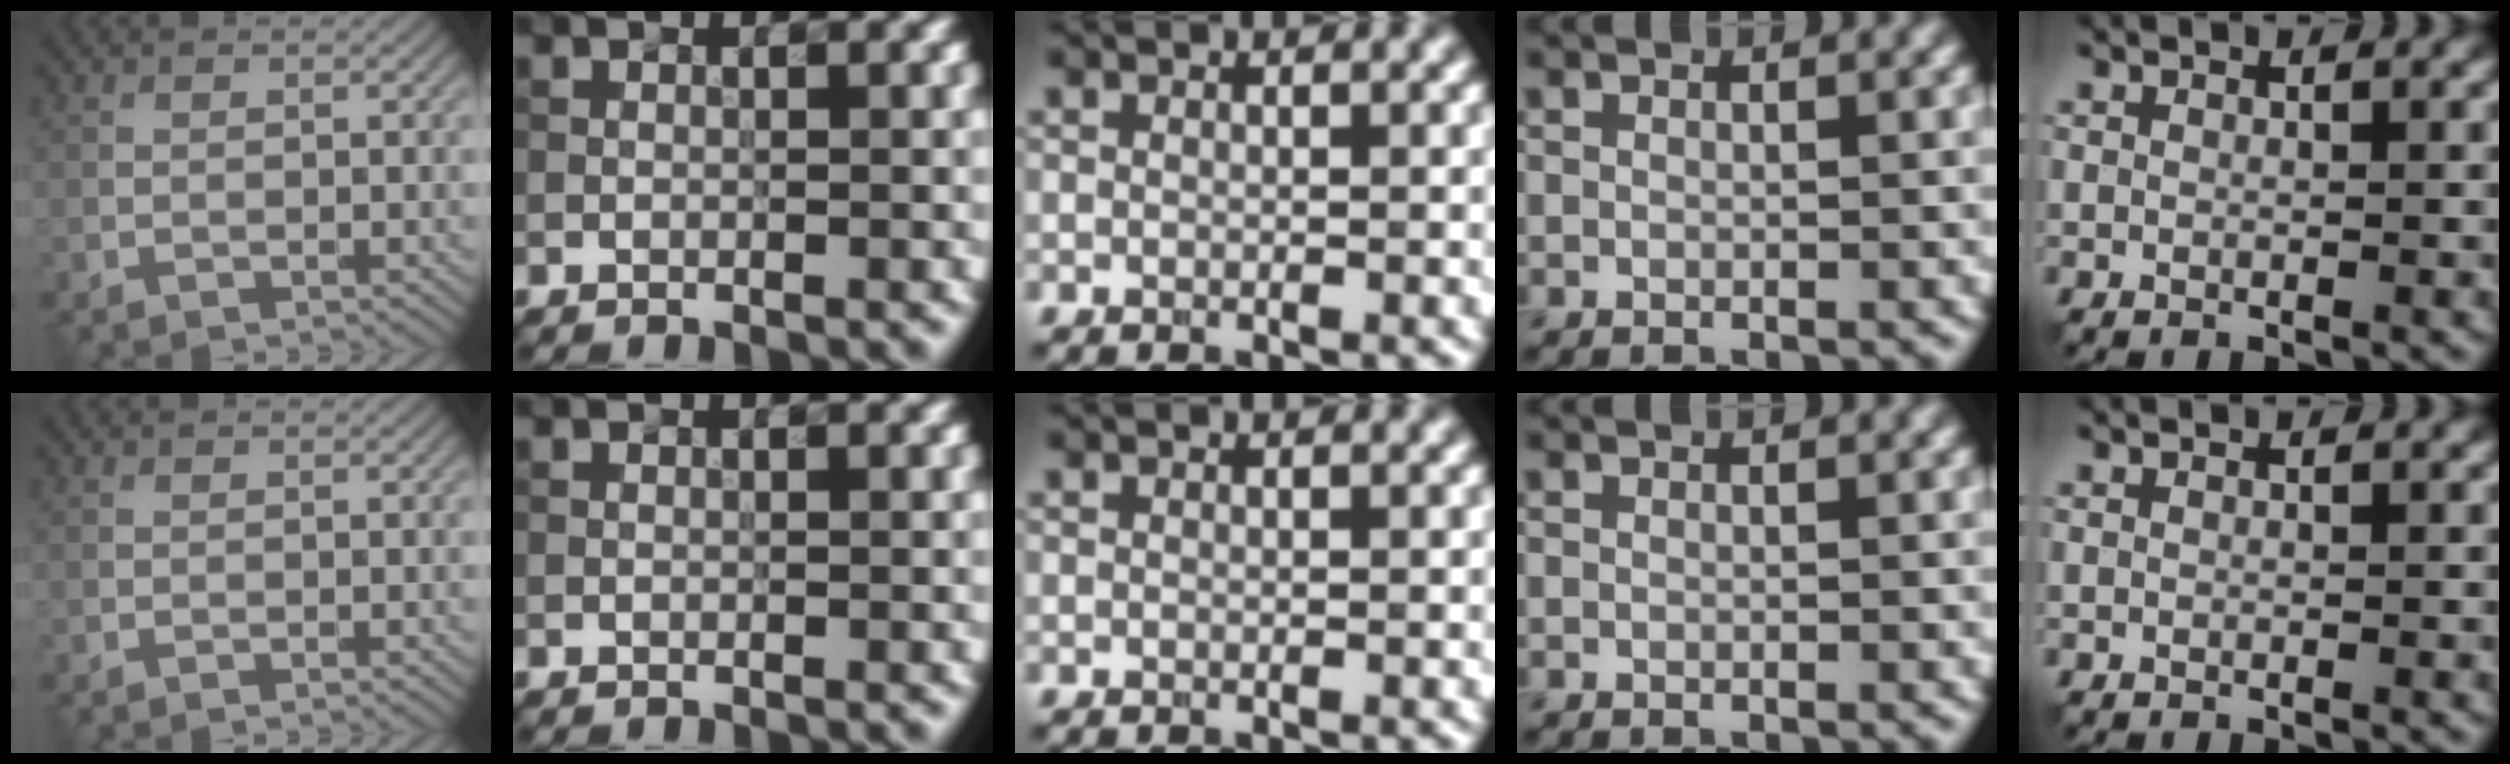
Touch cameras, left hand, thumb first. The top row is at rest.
{}